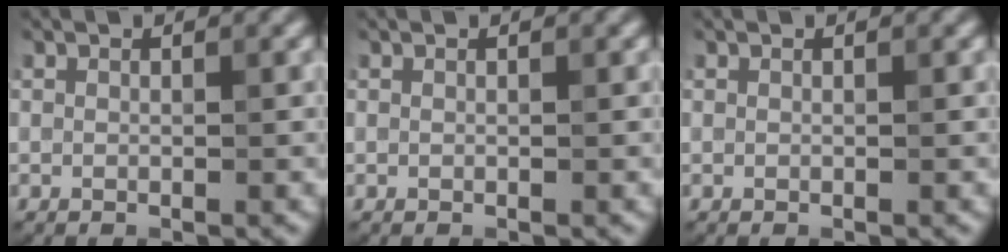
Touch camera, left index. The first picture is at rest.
{"total": 0.0}
{"total": 0.0}